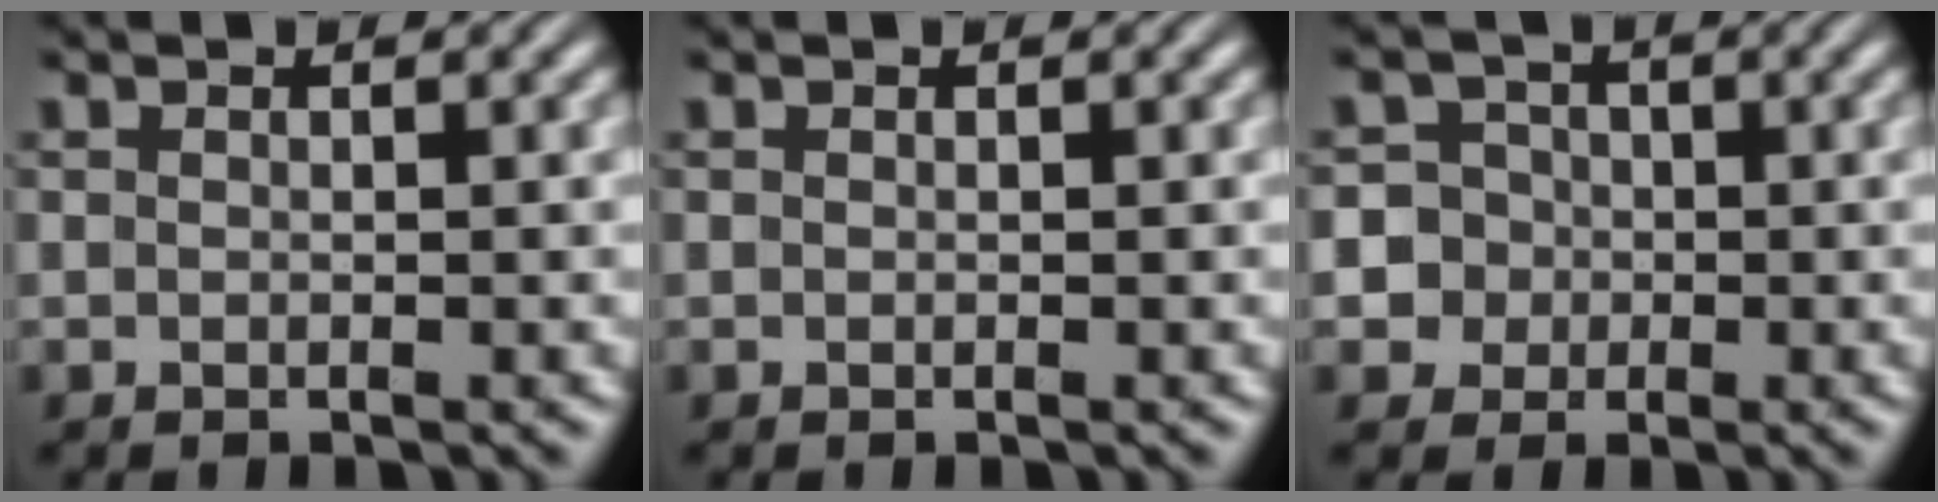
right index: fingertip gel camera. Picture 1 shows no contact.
{"total": 0.0}
{"total": 10.2, "force": [-2.1, 9.7, 2.6], "torque": [-0.100, -0.048, -0.032]}